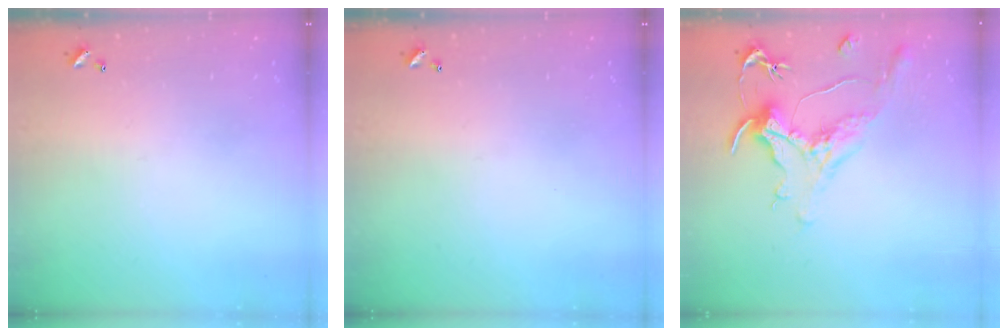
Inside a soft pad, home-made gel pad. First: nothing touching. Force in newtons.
{"total": 0.0}
{"total": 1.3, "press": 1.1, "slide": 0.7}